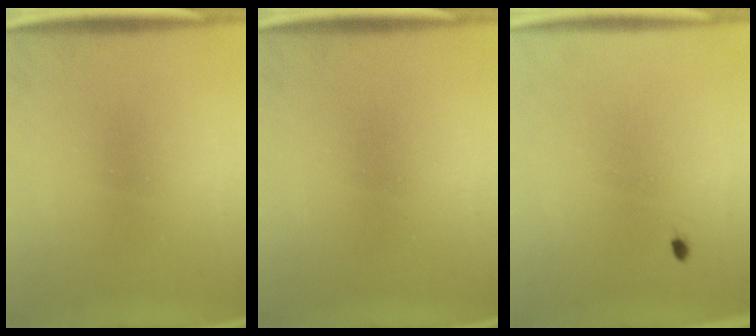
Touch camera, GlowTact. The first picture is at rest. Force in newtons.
{"total": 0.0}
{"total": 0.5}